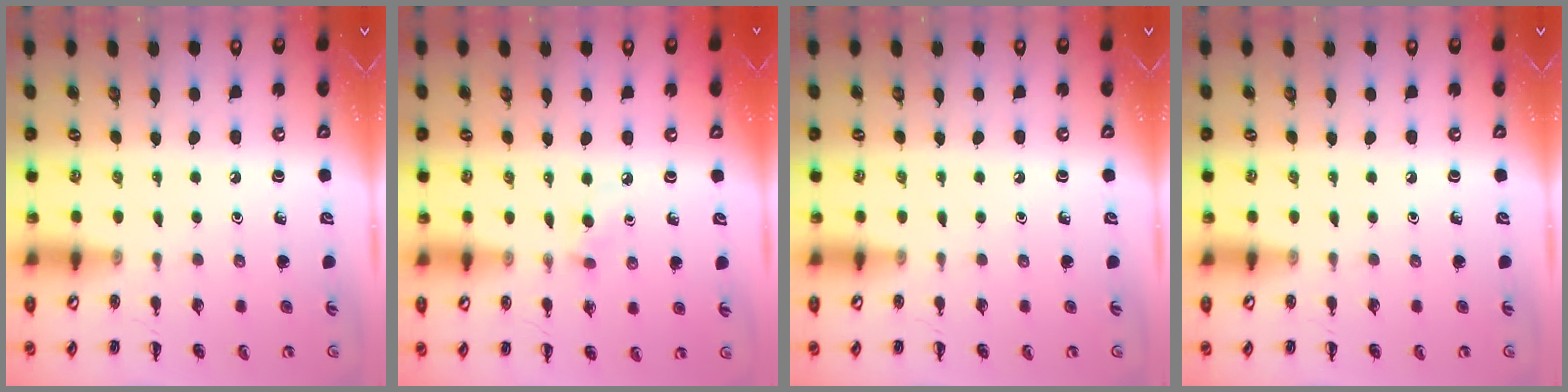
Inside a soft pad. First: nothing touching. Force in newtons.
{"total": 3.6, "press": 3.3, "slide": 1.5}
{"total": 0.0}
{"total": 0.0}